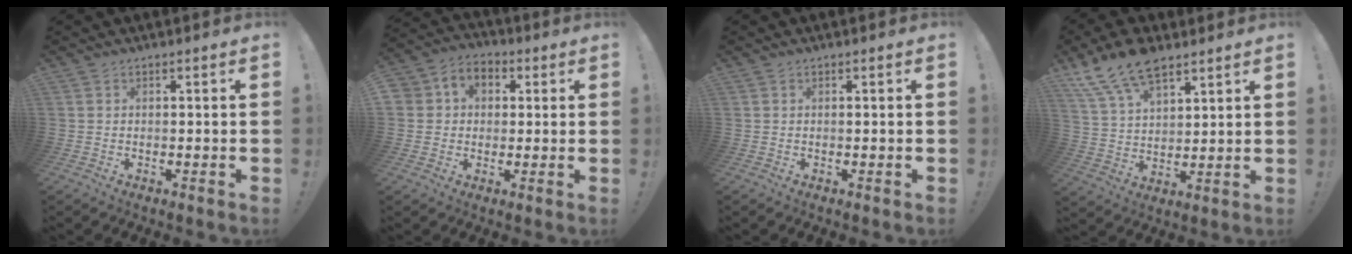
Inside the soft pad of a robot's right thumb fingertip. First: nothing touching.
{"total": 6.7, "force": [0.2, 6.3, 2.2], "torque": [-0.034, 0.004, 0.007]}
{"total": 0.0}
{"total": 13.8, "force": [9.6, 6.8, 7.3], "torque": [-0.138, -0.048, 0.179]}